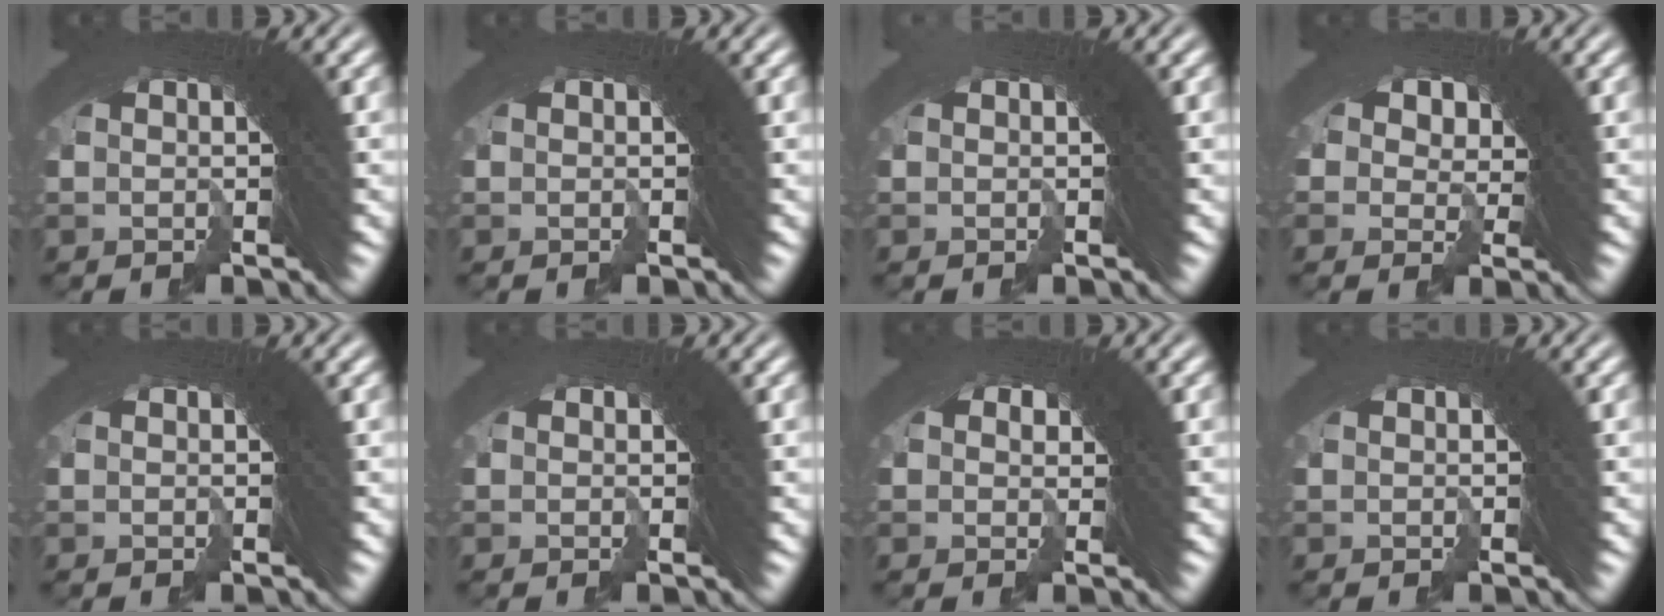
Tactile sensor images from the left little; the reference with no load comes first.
{"total": 0.0}
{"total": 2.3, "force": [-0.5, -1.5, -1.7], "torque": [0.027, -0.008, -0.004]}
{"total": 3.6, "force": [-0.9, 3.5, 0.1], "torque": [-0.021, -0.029, 0.000]}
{"total": 0.0}
{"total": 0.8, "force": [-0.6, 0.2, -0.5], "torque": [0.004, -0.008, -0.007]}
{"total": 2.2, "force": [-1.1, 1.9, -0.2], "torque": [-0.002, -0.019, -0.014]}
{"total": 0.0}